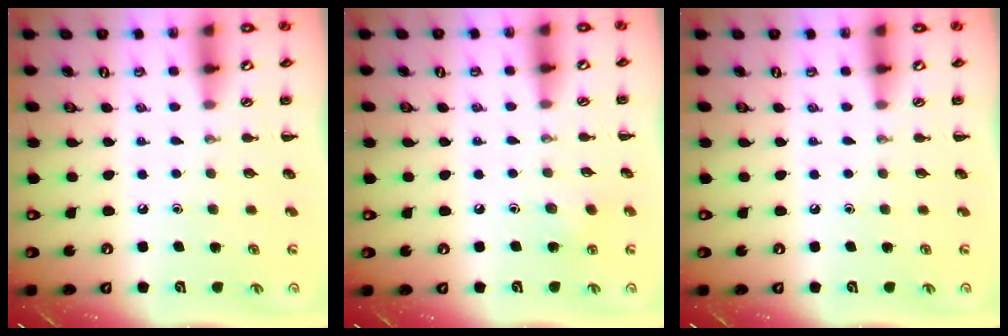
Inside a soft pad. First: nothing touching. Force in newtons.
{"total": 6.2, "press": 6.1, "slide": 1.3}
{"total": 0.0}